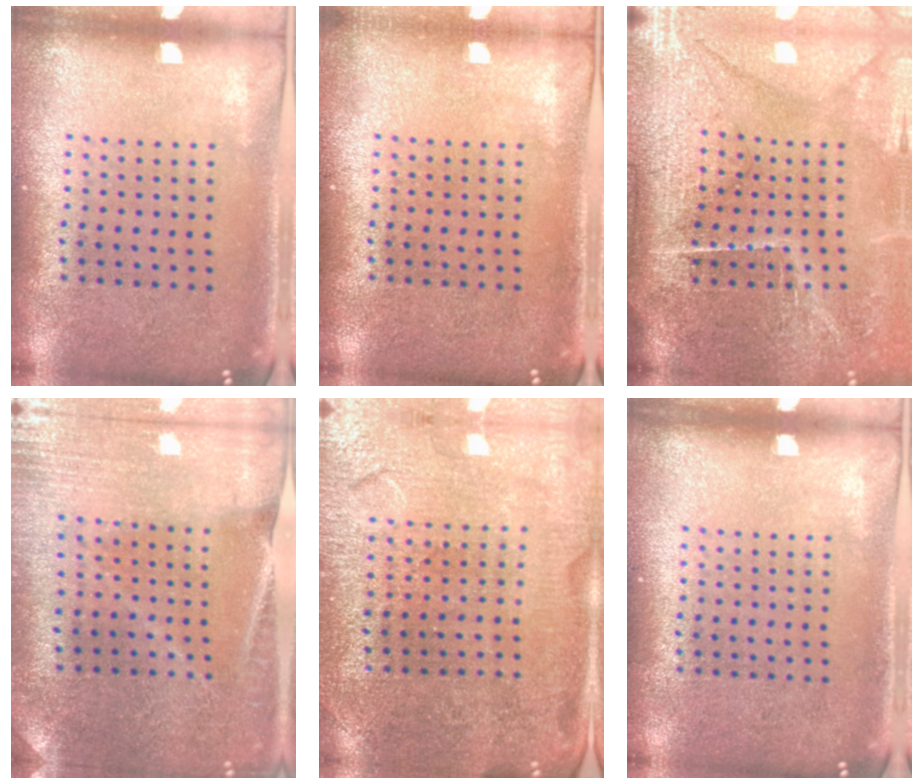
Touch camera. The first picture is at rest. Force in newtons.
{"total": 0.6, "press": 0.5, "slide": 0.2}
{"total": 4.7, "press": 4.0, "slide": 2.5}
{"total": 0.8, "press": 0.8, "slide": 0.1}
{"total": 1.5, "press": 1.5, "slide": 0.2}
{"total": 0.0}